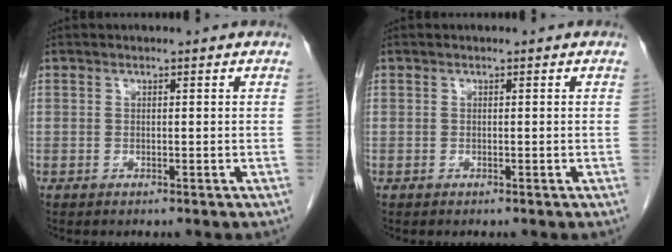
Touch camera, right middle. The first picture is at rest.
{"total": 0.0}